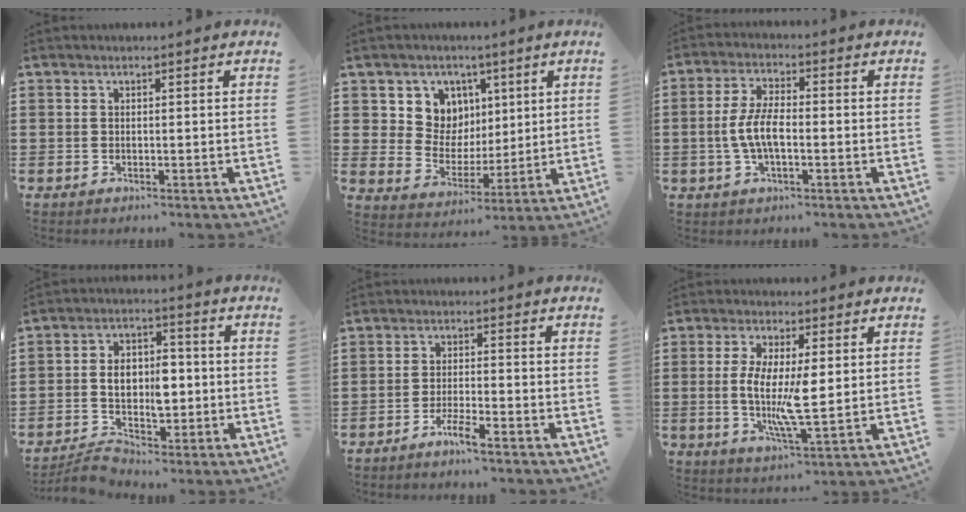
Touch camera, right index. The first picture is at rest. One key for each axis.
{"total": 7.8, "fx": 3.1, "fy": 7.1, "fz": 1.4, "tx": -0.065, "ty": -0.007, "tz": 0.059}
{"total": 6.0, "fx": -1.2, "fy": 2.4, "fz": 5.3, "tx": -0.128, "ty": -0.005, "tz": -0.031}
{"total": 8.7, "fx": -1.5, "fy": 5.8, "fz": 6.3, "tx": -0.105, "ty": 0.014, "tz": -0.028}
{"total": 3.1, "fx": -2.7, "fy": 0.0, "fz": 1.5, "tx": -0.034, "ty": 0.004, "tz": -0.053}
{"total": 8.3, "fx": 0.3, "fy": 2.4, "fz": 8.0, "tx": -0.160, "ty": -0.009, "tz": -0.001}